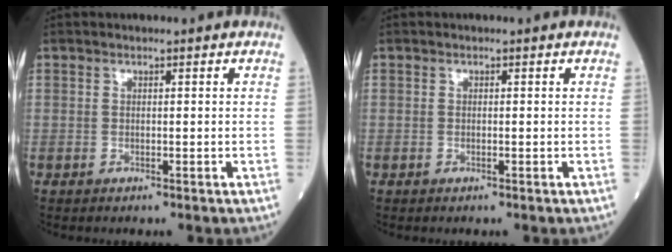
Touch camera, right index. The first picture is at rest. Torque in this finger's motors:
{"motor_torque": [0.01, 0.00, 0.00, 0.00]}